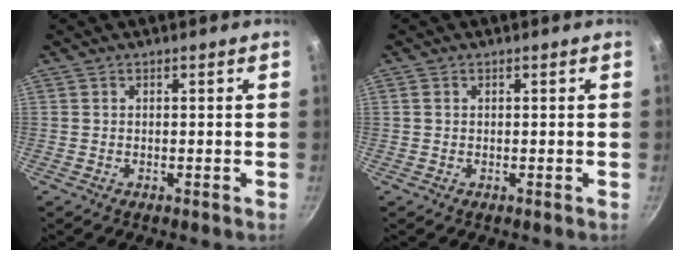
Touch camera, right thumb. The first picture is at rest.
{"total": 0.7, "force": [0.2, 0.6, 0.3], "torque": [-0.005, 0.003, 0.002]}